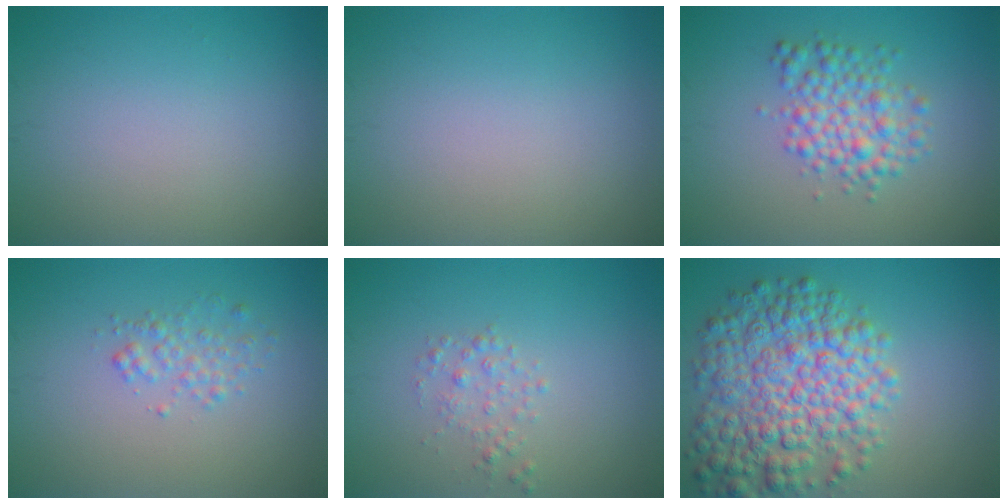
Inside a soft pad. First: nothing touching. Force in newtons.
{"total": 0.0}
{"total": 4.0, "press": 4.0, "slide": 0.0}
{"total": 1.6, "press": 1.6, "slide": 0.1}
{"total": 1.4, "press": 1.4, "slide": 0.0}
{"total": 9.1, "press": 9.1, "slide": 0.3}